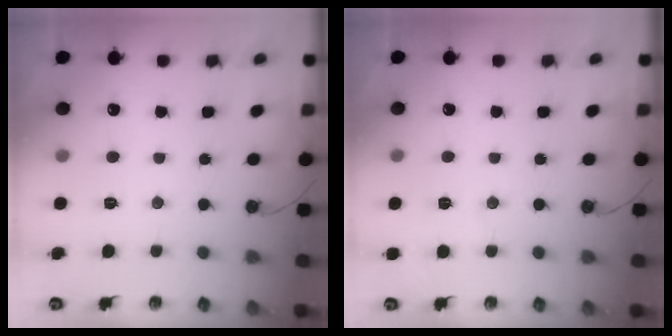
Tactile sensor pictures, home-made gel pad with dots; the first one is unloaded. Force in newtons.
{"total": 3.9, "press": 3.6, "slide": 1.6}